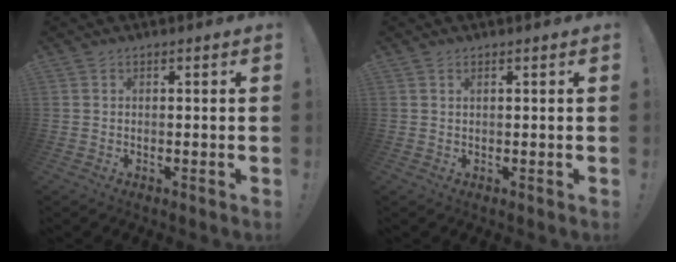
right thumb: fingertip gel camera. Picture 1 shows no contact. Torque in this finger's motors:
{"motor_torque": [0.22, 0.03, -0.06, 0.06, 0.05]}